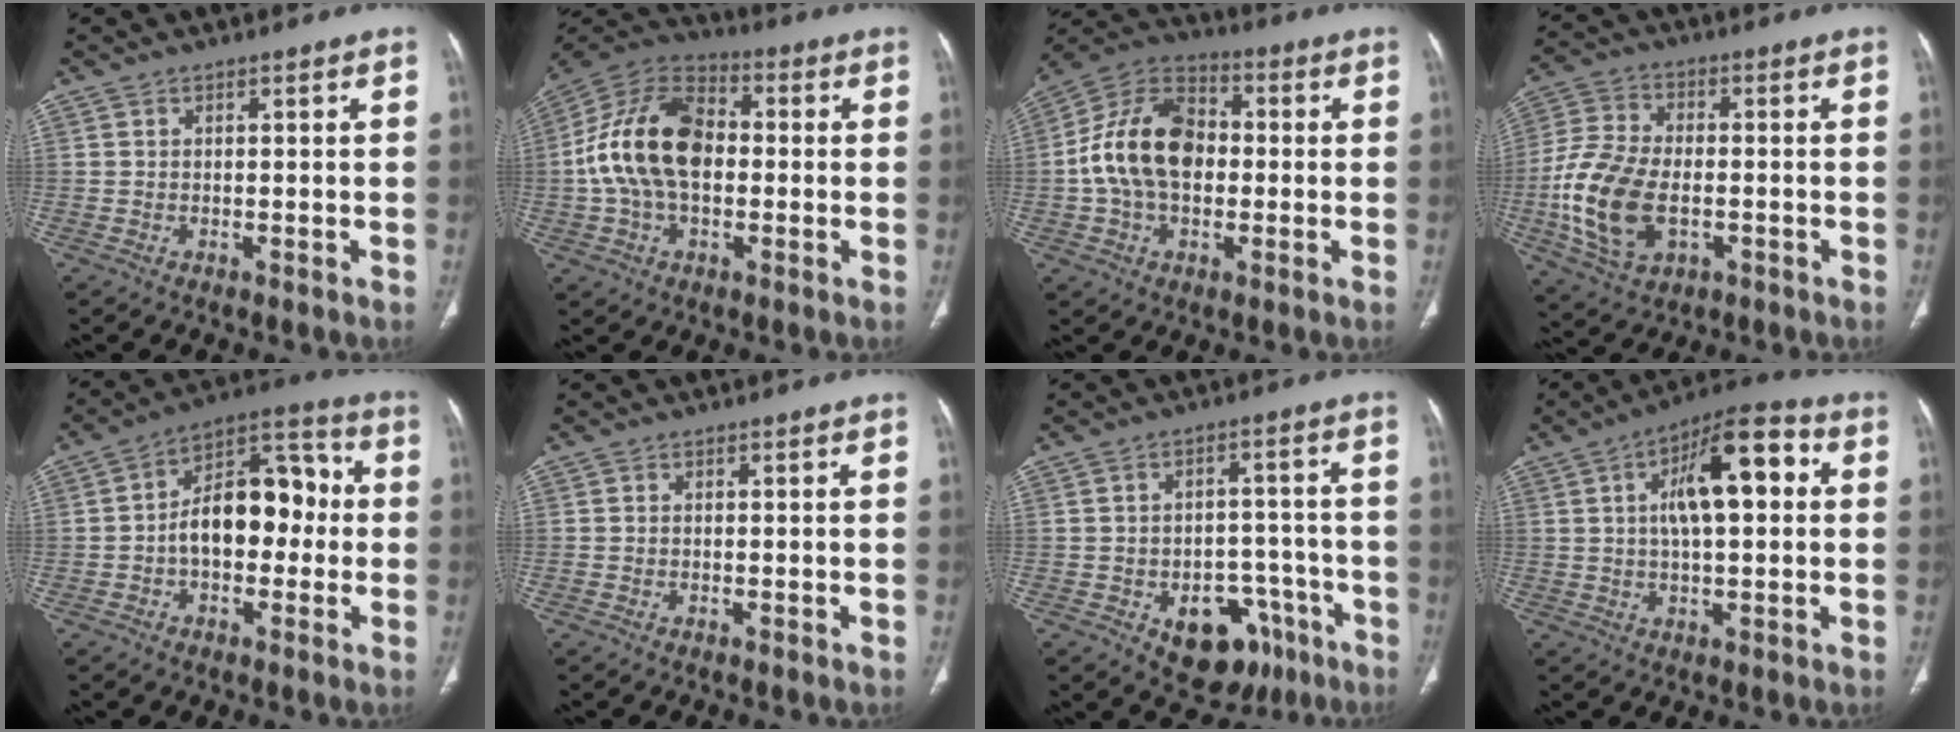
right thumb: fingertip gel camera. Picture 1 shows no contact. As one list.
[{"total": 17.8, "force": [-0.1, 11.4, 13.7], "torque": [-0.255, 0.033, -0.010]}, {"total": 16.4, "force": [-0.2, 11.1, 12.1], "torque": [-0.209, 0.032, -0.012]}, {"total": 15.9, "force": [-3.2, 9.4, 12.4], "torque": [-0.260, 0.007, -0.055]}, {"total": 14.7, "force": [-0.9, 9.0, 11.6], "torque": [-0.148, 0.048, -0.023]}, {"total": 0.0}, {"total": 12.3, "force": [-6.1, 8.3, 6.7], "torque": [-0.049, 0.046, -0.073]}, {"total": 14.6, "force": [2.9, 5.9, 13.0], "torque": [-0.194, 0.023, 0.038]}]